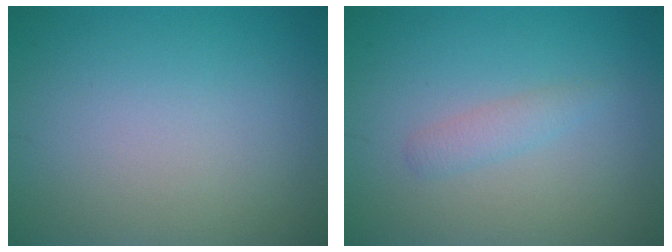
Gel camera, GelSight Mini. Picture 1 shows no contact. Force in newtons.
{"total": 1.4, "press": 1.4, "slide": 0.1}